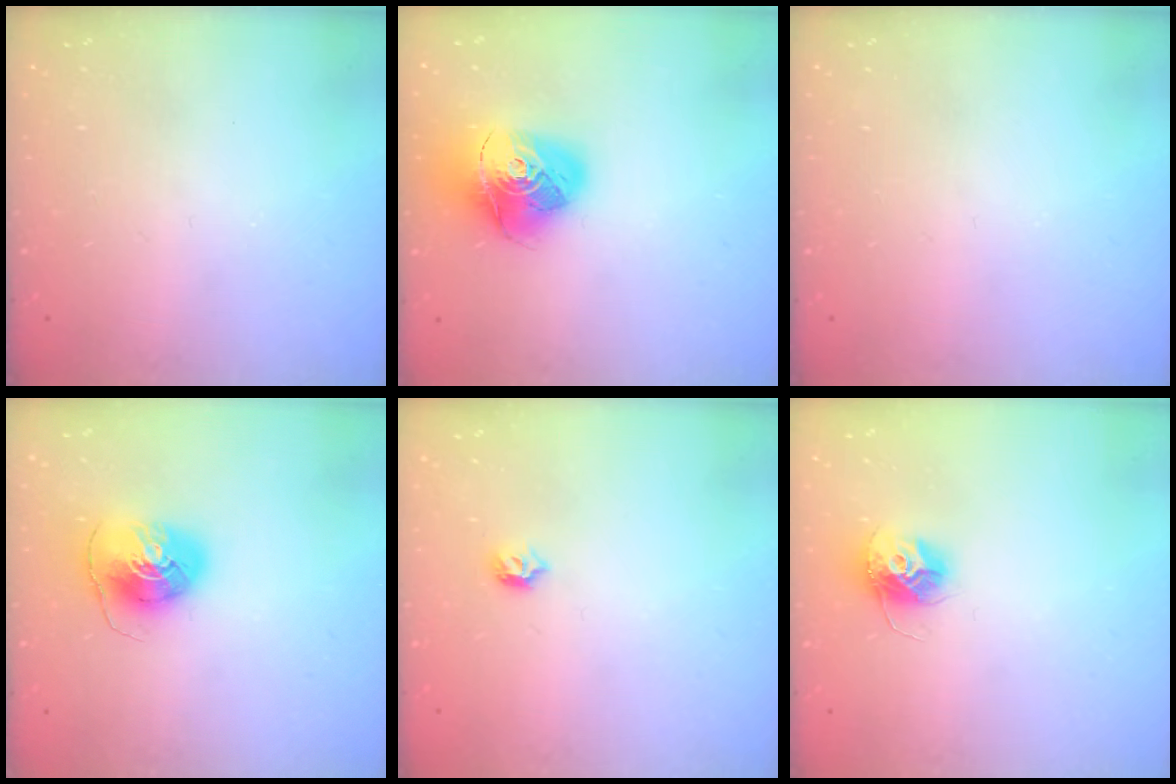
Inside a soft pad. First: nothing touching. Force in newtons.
{"total": 16.4, "press": 16.3, "slide": 1.8}
{"total": 0.0}
{"total": 8.5, "press": 8.4, "slide": 0.7}
{"total": 4.8, "press": 4.7, "slide": 1.0}
{"total": 10.9, "press": 10.9, "slide": 0.7}